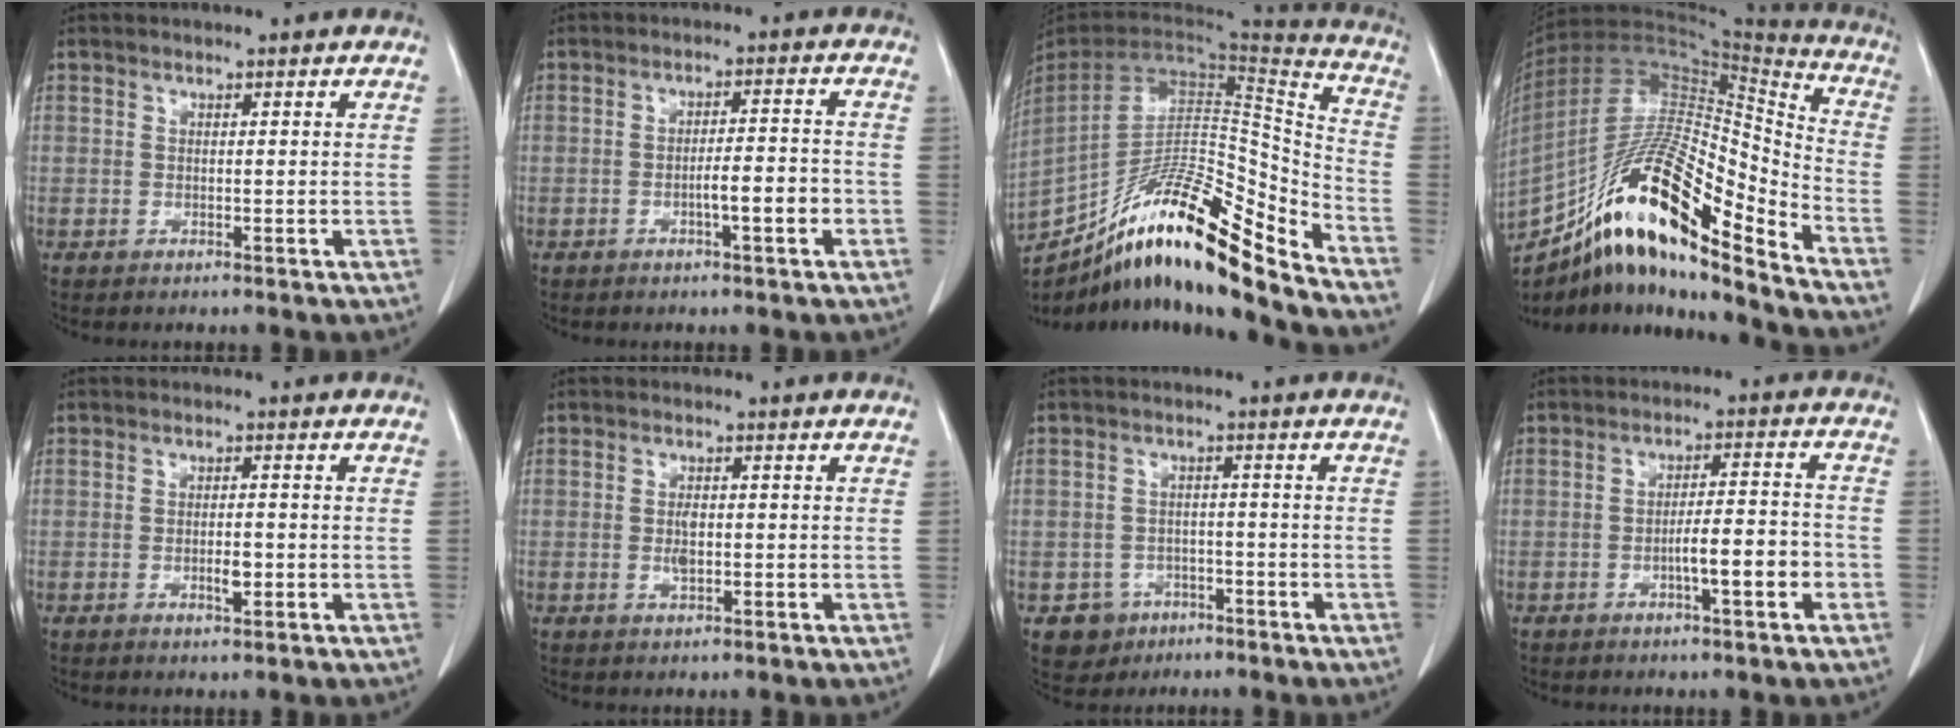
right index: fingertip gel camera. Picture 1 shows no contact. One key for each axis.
{"total": 4.6, "fx": -1.6, "fy": 0.5, "fz": 4.2, "tx": -0.061, "ty": 0.007, "tz": -0.021}
{"total": 25.9, "fx": -20.2, "fy": 1.6, "fz": 16.2, "tx": -0.264, "ty": -0.018, "tz": -0.342}
{"total": 24.1, "fx": -15.7, "fy": 3.9, "fz": 17.9, "tx": -0.327, "ty": -0.007, "tz": -0.279}
{"total": 2.4, "fx": -0.5, "fy": 0.7, "fz": 2.2, "tx": -0.038, "ty": 0.002, "tz": -0.003}
{"total": 2.1, "fx": 0.0, "fy": 1.0, "fz": 1.9, "tx": -0.036, "ty": 0.002, "tz": 0.005}
{"total": 4.5, "fx": -2.3, "fy": 3.8, "fz": 0.3, "tx": 0.000, "ty": 0.013, "tz": -0.031}
{"total": 6.3, "fx": -2.3, "fy": 0.7, "fz": 5.8, "tx": -0.093, "ty": 0.013, "tz": -0.032}